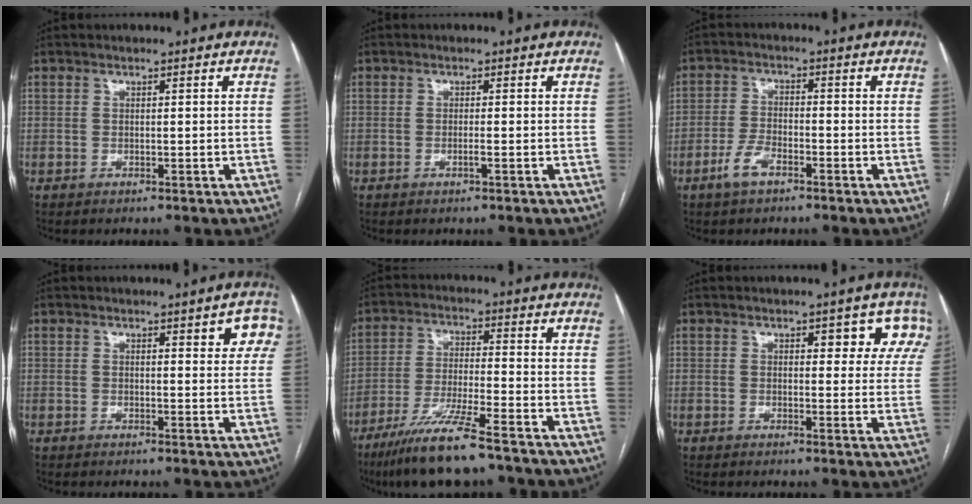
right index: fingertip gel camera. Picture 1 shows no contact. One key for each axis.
{"total": 0.7, "fx": -0.4, "fy": -0.2, "fz": 0.6, "tx": -0.010, "ty": 0.001, "tz": -0.007}
{"total": 4.5, "fx": -2.8, "fy": 1.8, "fz": 3.1, "tx": -0.068, "ty": 0.001, "tz": -0.055}
{"total": 4.9, "fx": 2.3, "fy": 1.5, "fz": 4.0, "tx": -0.030, "ty": 0.002, "tz": 0.021}
{"total": 11.6, "fx": -8.5, "fy": 0.6, "fz": 7.8, "tx": -0.151, "ty": -0.033, "tz": -0.152}
{"total": 6.2, "fx": 3.6, "fy": 3.4, "fz": 3.8, "tx": -0.018, "ty": 0.004, "tz": 0.027}